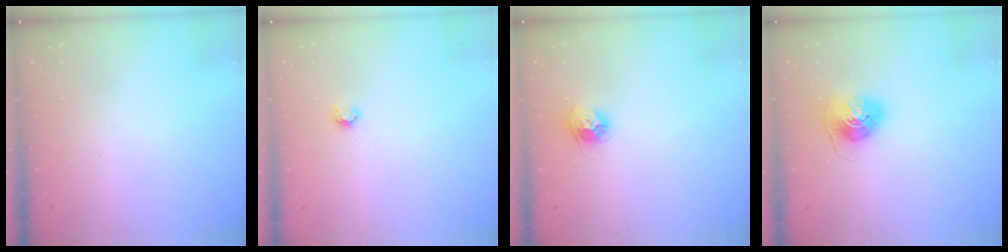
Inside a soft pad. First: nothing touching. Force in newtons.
{"total": 3.8, "press": 3.8, "slide": 0.4}
{"total": 10.3, "press": 10.3, "slide": 0.8}
{"total": 8.4, "press": 8.3, "slide": 0.7}